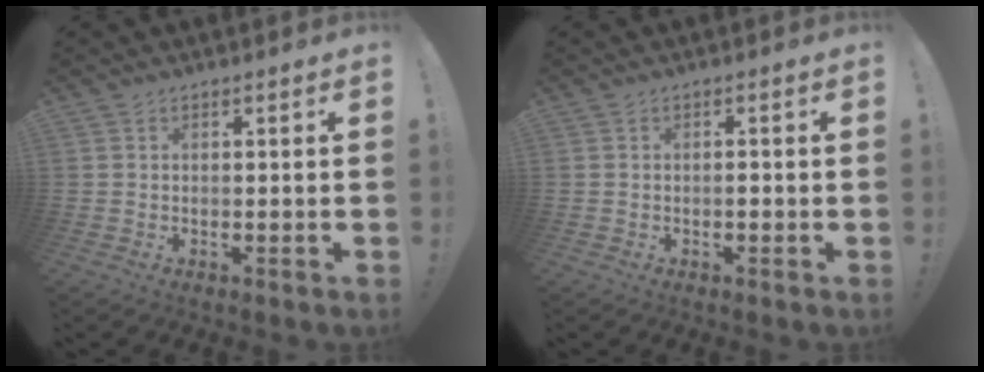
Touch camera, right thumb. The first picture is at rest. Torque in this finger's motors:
{"motor_torque": [2.96, 2.04, 0.81, -0.76, 0.63]}